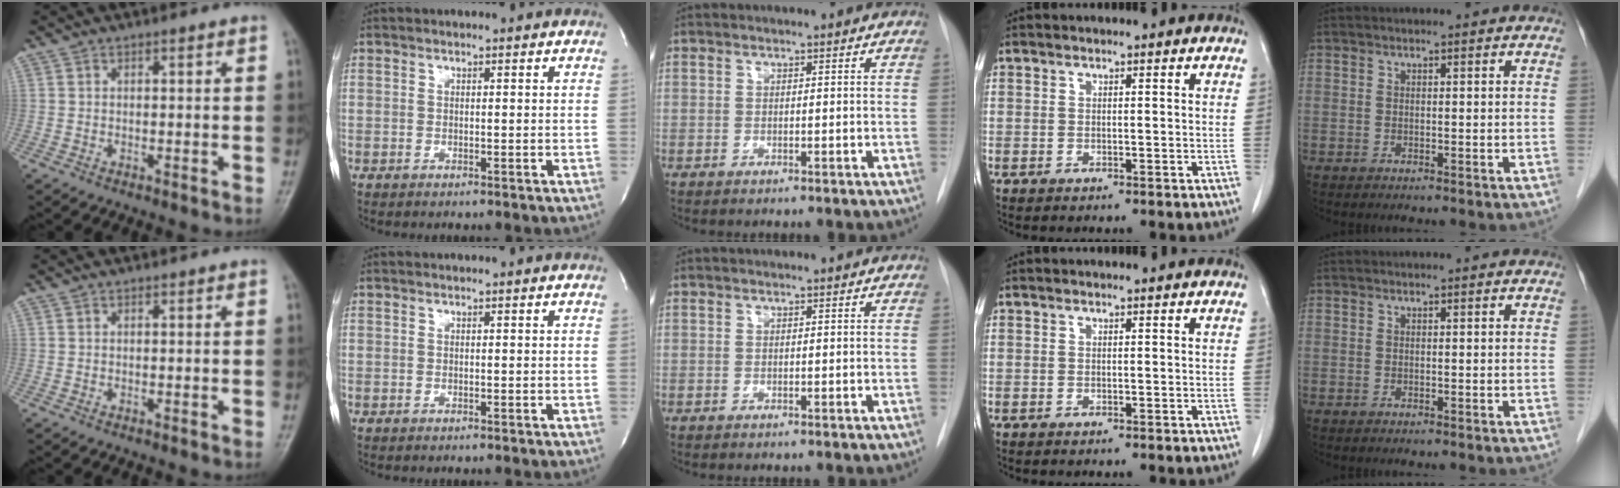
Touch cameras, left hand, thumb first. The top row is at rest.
{}